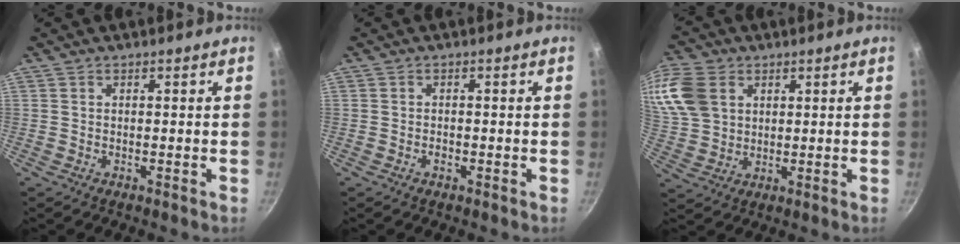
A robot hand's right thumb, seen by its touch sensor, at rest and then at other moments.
{"total": 1.1, "force": [-0.5, 0.7, 0.6], "torque": [-0.010, 0.006, -0.008]}
{"total": 12.4, "force": [4.3, 9.1, 7.1], "torque": [-0.138, -0.004, 0.090]}